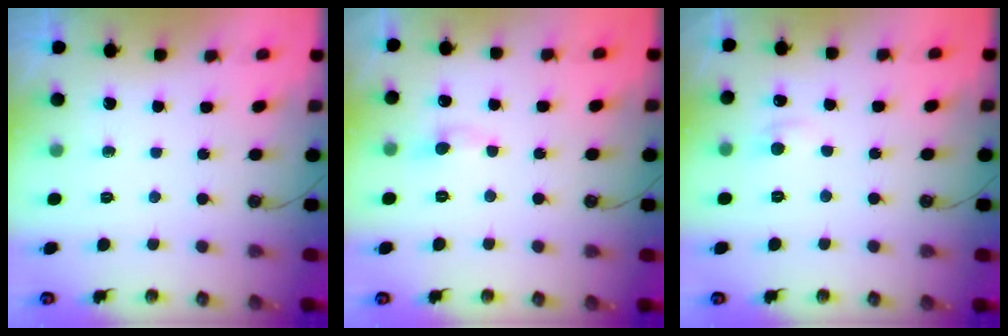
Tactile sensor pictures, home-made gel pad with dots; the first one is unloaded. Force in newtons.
{"total": 0.7, "press": 0.5, "slide": 0.6}
{"total": 0.7, "press": 0.1, "slide": 0.7}